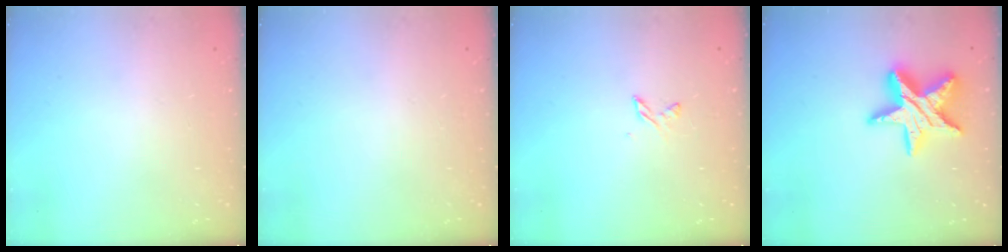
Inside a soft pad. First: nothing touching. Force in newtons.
{"total": 0.0}
{"total": 3.0, "press": 2.9, "slide": 0.4}
{"total": 16.8, "press": 16.7, "slide": 1.1}